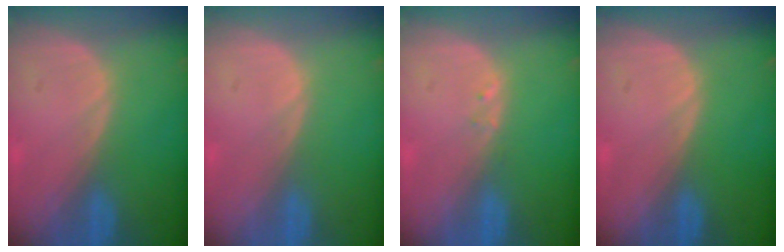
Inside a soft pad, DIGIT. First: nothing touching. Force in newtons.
{"total": 0.0}
{"total": 0.6, "press": 0.6, "slide": 0.1}
{"total": 0.0}